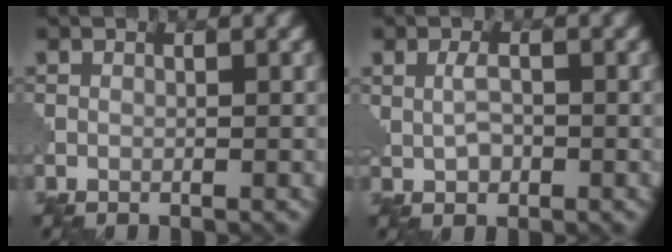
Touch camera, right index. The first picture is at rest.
{"total": 2.0, "force": [0.2, 1.3, 1.5], "torque": [-0.032, 0.001, 0.005]}